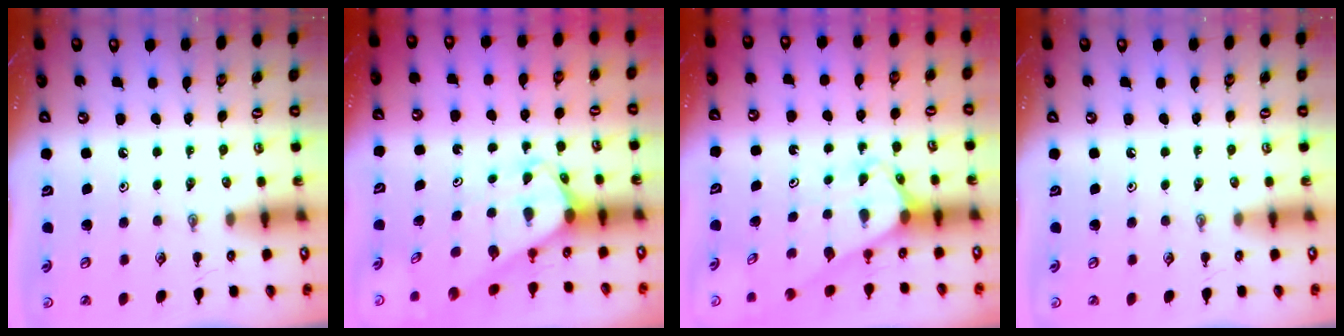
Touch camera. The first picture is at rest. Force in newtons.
{"total": 2.2, "press": 2.2, "slide": 0.1}
{"total": 2.6, "press": 2.6, "slide": 0.2}
{"total": 0.0}